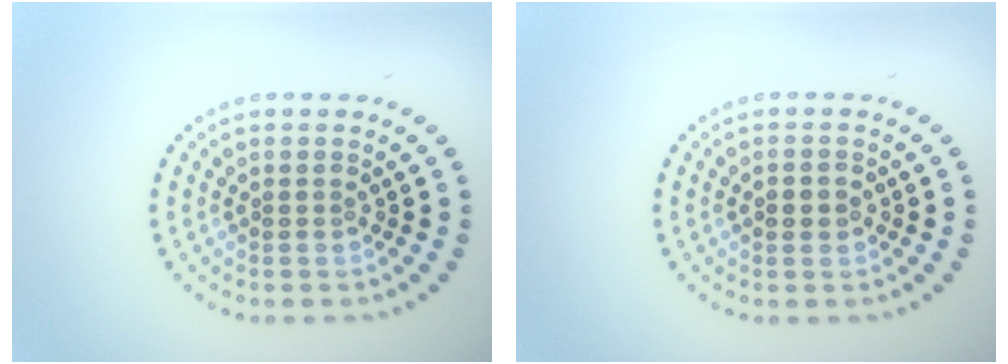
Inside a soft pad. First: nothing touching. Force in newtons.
{"total": 1.2, "press": 1.2, "slide": 0.0}